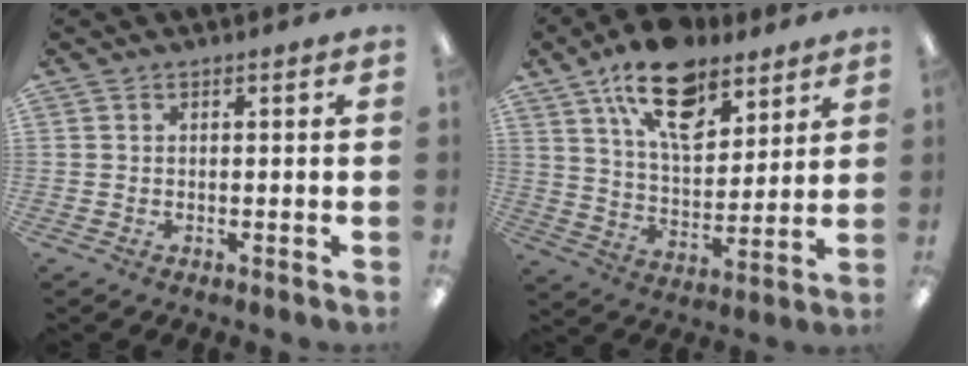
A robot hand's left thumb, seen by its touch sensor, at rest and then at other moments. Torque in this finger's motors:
{"motor_torque": [0.52, 0.69, 1.71, -1.06, 0.53]}